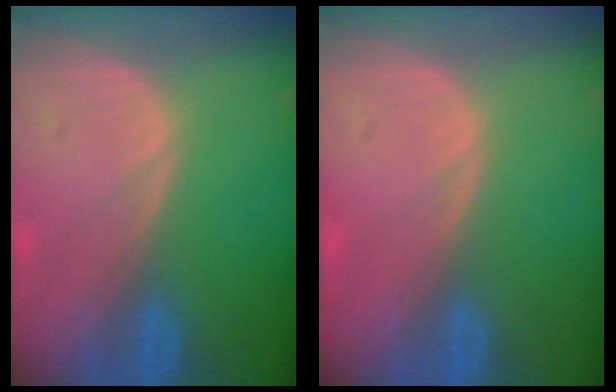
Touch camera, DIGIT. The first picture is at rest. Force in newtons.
{"total": 0.5, "press": 0.0, "slide": 0.5}